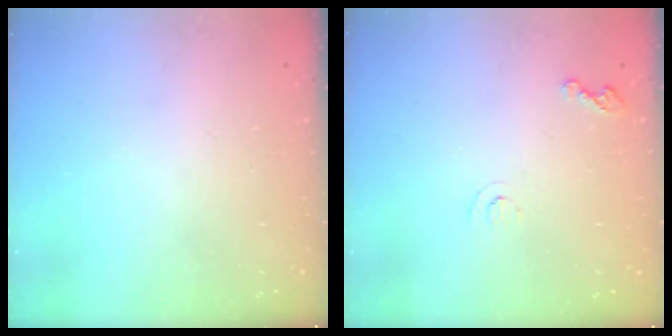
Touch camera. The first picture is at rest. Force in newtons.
{"total": 3.7, "press": 3.6, "slide": 0.5}